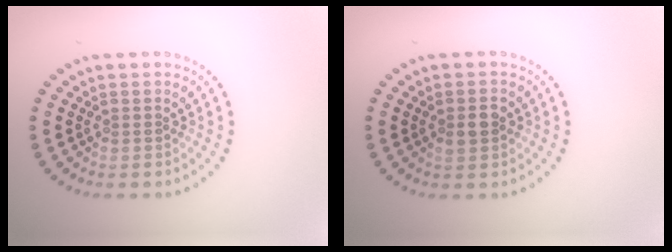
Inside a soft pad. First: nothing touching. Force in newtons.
{"total": 1.7, "press": 1.7, "slide": 0.2}